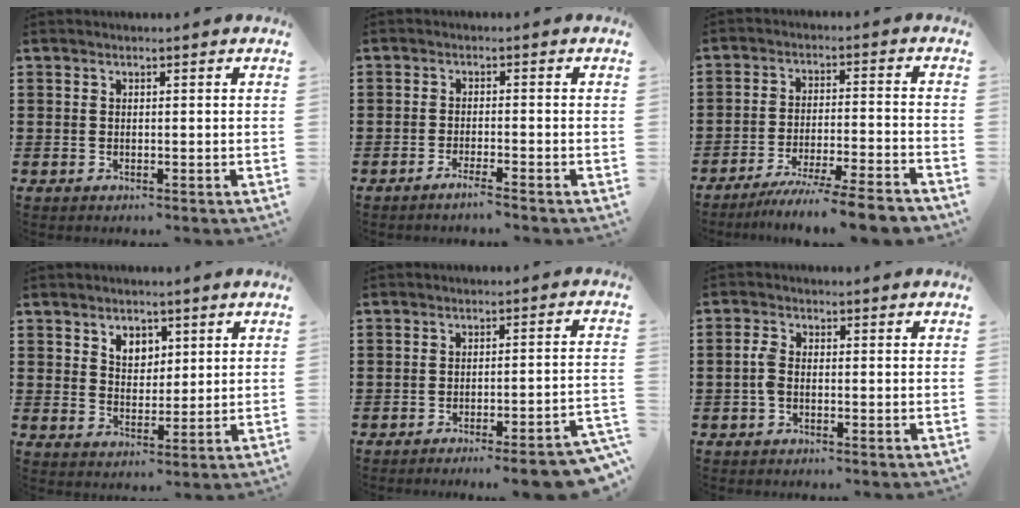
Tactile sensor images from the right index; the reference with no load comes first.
{"total": 2.0, "force": [-1.7, -0.3, 1.0], "torque": [-0.016, -0.001, -0.032]}
{"total": 6.9, "force": [-6.3, -0.6, 2.7], "torque": [-0.051, -0.011, -0.122]}
{"total": 3.7, "force": [2.2, 2.6, 1.3], "torque": [-0.028, 0.007, 0.038]}
{"total": 4.5, "force": [-3.8, -0.4, 2.5], "torque": [-0.040, -0.015, -0.070]}
{"total": 2.5, "force": [-0.6, 1.2, 2.0], "torque": [-0.055, -0.003, -0.016]}